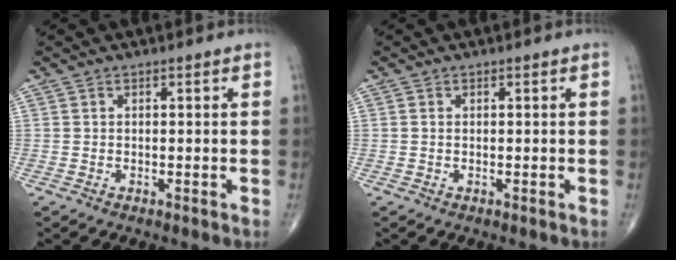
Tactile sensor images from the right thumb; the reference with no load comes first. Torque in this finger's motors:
{"motor_torque": [-0.22, -0.03, 0.02, 0.15, 0.03]}